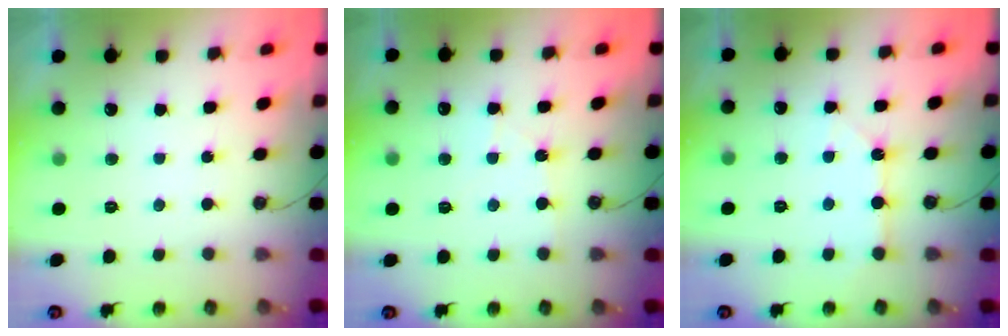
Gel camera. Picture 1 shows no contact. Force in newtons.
{"total": 6.1, "press": 6.0, "slide": 0.9}
{"total": 2.7, "press": 2.6, "slide": 0.3}